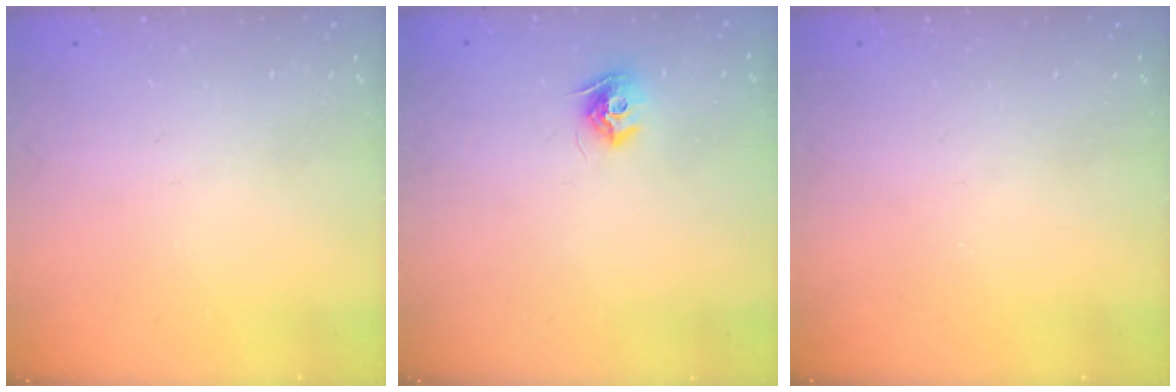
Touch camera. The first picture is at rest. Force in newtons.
{"total": 8.2, "press": 8.2, "slide": 0.1}
{"total": 0.0}